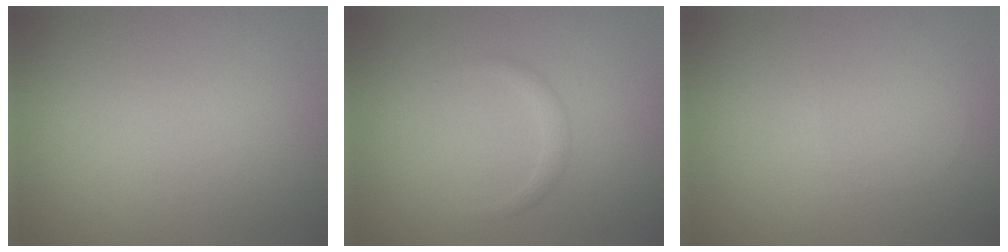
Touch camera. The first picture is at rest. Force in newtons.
{"total": 0.5, "press": 0.5, "slide": 0.1}
{"total": 0.0}